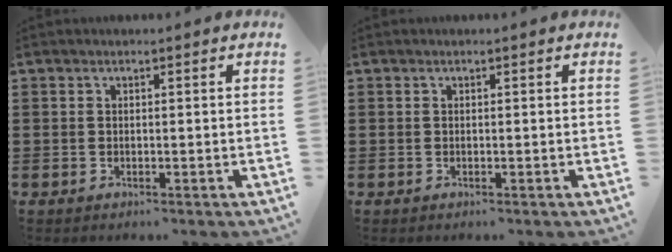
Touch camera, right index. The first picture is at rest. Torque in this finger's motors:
{"motor_torque": [0.00, 0.00, 0.00, 0.00]}